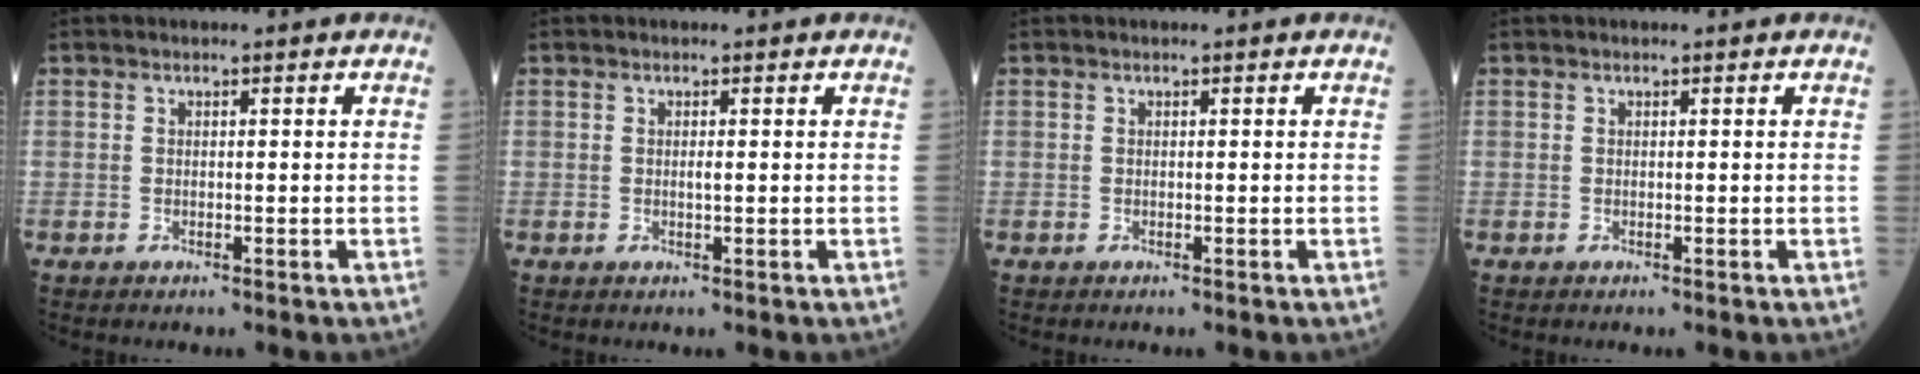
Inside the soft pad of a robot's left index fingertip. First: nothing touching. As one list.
[{"total": 0.6, "force": [0.1, 0.1, 0.6], "torque": [-0.015, -0.001, 0.001]}, {"total": 0.0}, {"total": 0.0}]